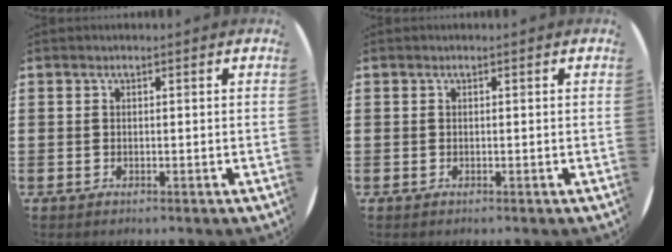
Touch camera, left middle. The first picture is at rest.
{"total": 0.0}